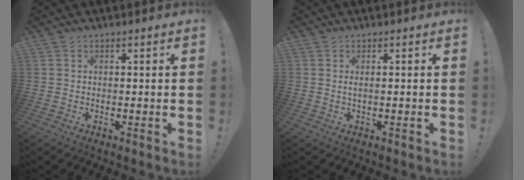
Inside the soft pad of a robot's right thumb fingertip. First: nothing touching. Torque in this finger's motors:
{"motor_torque": [-0.19, 0.03, -0.01, 0.16, -0.01]}